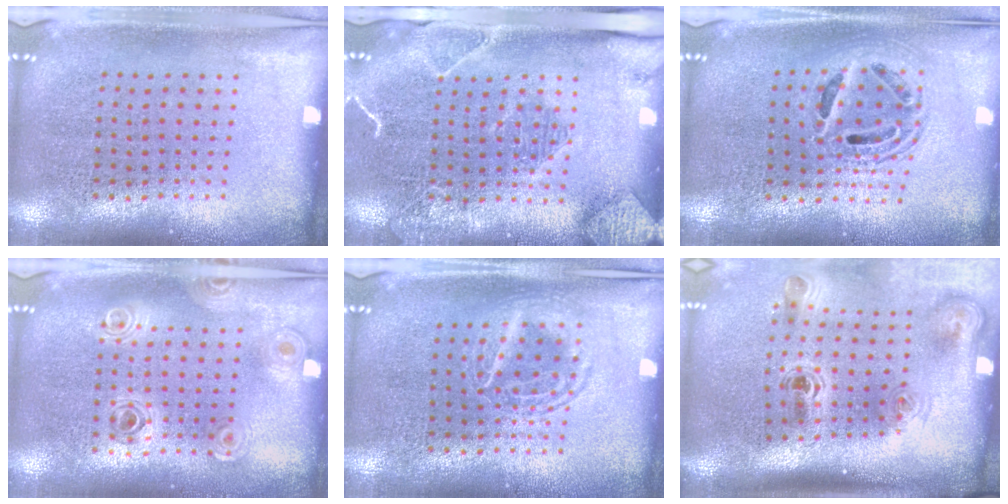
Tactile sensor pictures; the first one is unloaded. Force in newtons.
{"total": 2.0, "press": 2.0, "slide": 0.4}
{"total": 1.6, "press": 1.4, "slide": 0.9}
{"total": 0.9, "press": 0.9, "slide": 0.1}
{"total": 1.1, "press": 1.1, "slide": 0.2}
{"total": 2.3, "press": 1.5, "slide": 1.7}